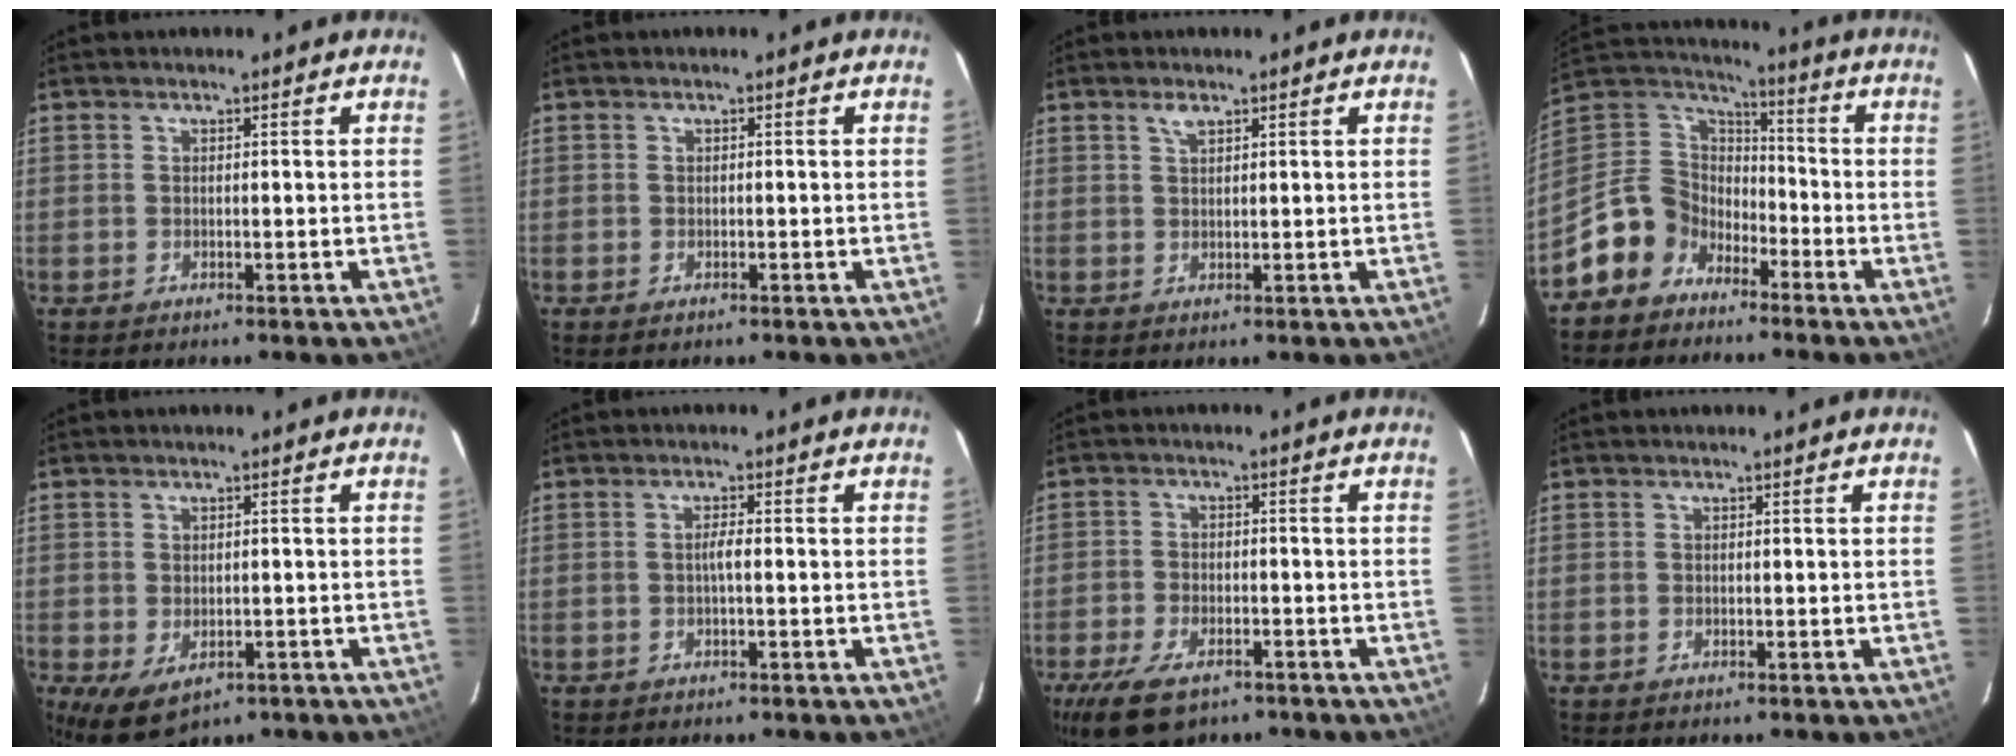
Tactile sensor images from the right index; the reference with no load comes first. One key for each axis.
{"total": 0.6, "fx": -0.4, "fy": 0.4, "fz": 0.2, "tx": -0.005, "ty": -0.003, "tz": -0.008}
{"total": 1.6, "fx": 1.1, "fy": 0.6, "fz": 1.0, "tx": -0.019, "ty": 0.004, "tz": 0.021}
{"total": 11.4, "fx": -7.7, "fy": 8.1, "fz": 2.3, "tx": -0.073, "ty": 0.037, "tz": -0.153}
{"total": 6.4, "fx": -2.4, "fy": 4.2, "fz": 4.1, "tx": -0.079, "ty": -0.024, "tz": -0.027}
{"total": 1.4, "fx": -0.3, "fy": -0.1, "fz": 1.4, "tx": -0.025, "ty": 0.003, "tz": -0.007}
{"total": 11.0, "fx": -7.2, "fy": 5.4, "fz": 6.4, "tx": -0.152, "ty": -0.021, "tz": -0.126}
{"total": 0.0}